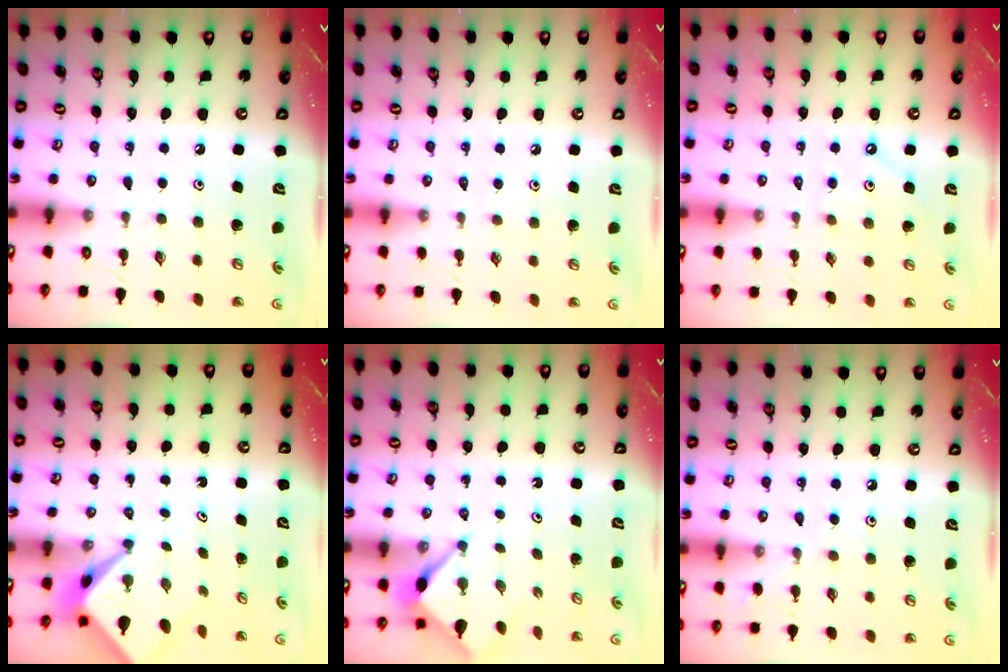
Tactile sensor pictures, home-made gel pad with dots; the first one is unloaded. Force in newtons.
{"total": 2.1, "press": 2.1, "slide": 0.4}
{"total": 2.1, "press": 2.1, "slide": 0.4}
{"total": 2.7, "press": 2.7, "slide": 0.2}
{"total": 2.9, "press": 2.8, "slide": 0.3}
{"total": 6.7, "press": 6.7, "slide": 0.8}